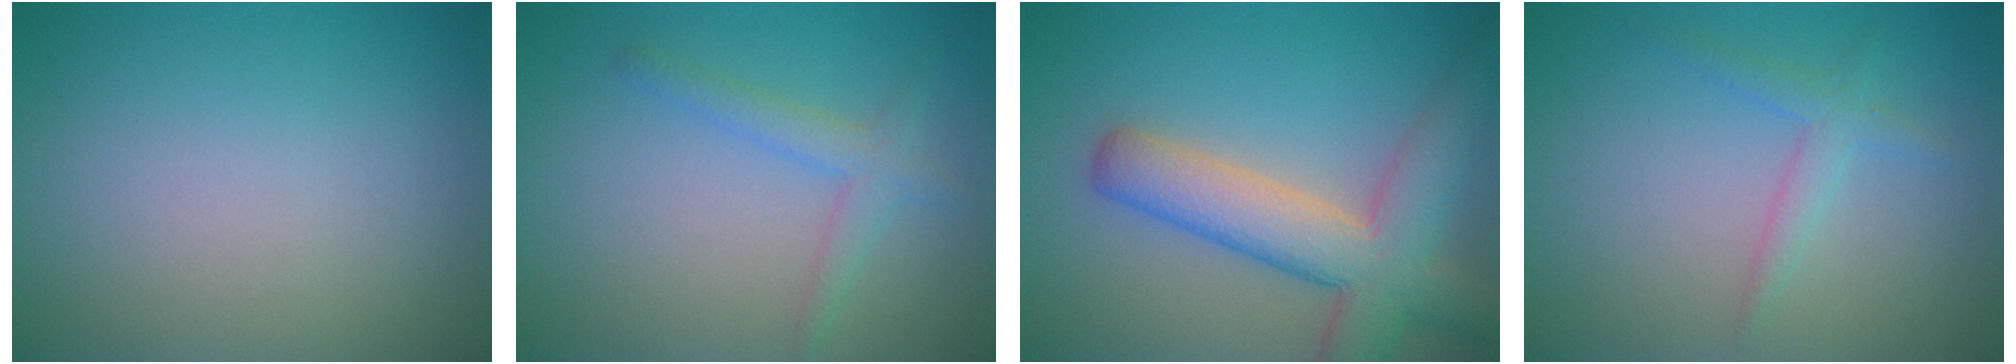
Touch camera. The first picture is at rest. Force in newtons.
{"total": 2.2, "press": 2.2, "slide": 0.1}
{"total": 7.5, "press": 7.5, "slide": 0.3}
{"total": 1.8, "press": 1.8, "slide": 0.0}